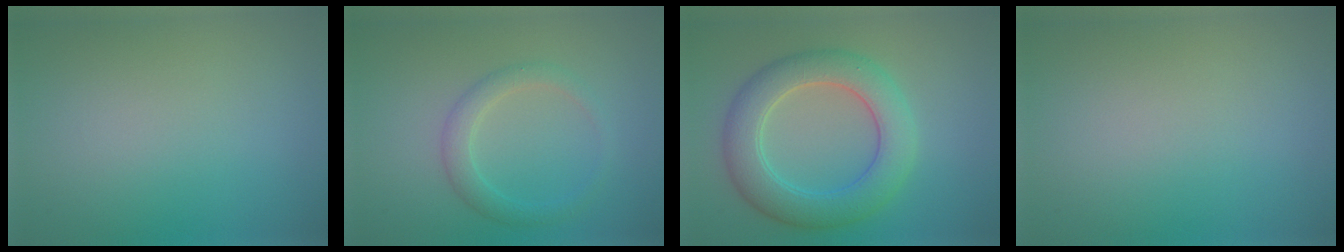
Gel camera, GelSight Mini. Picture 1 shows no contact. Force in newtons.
{"total": 2.1, "press": 2.1, "slide": 0.0}
{"total": 5.8, "press": 5.8, "slide": 0.1}
{"total": 0.0}